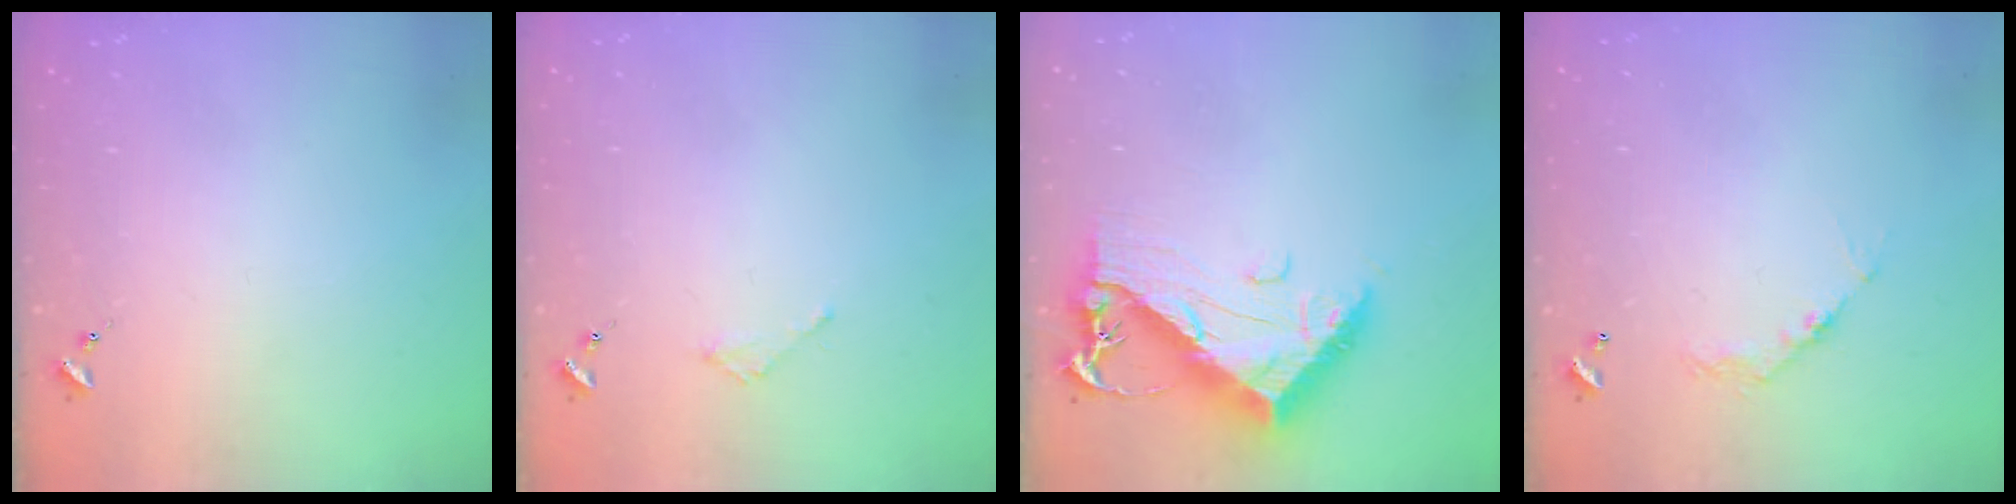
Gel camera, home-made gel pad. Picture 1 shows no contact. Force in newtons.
{"total": 1.8, "press": 1.8, "slide": 0.2}
{"total": 14.0, "press": 14.0, "slide": 1.3}
{"total": 6.3, "press": 6.3, "slide": 0.4}